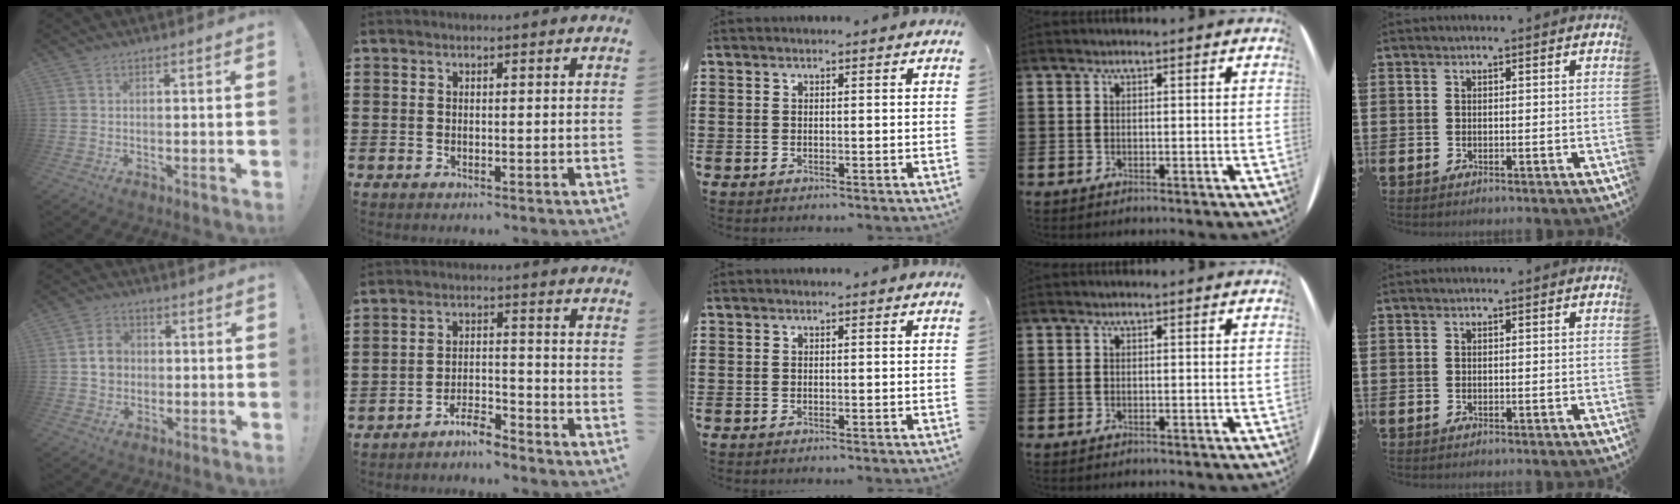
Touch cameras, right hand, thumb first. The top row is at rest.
{"thumb": {"total": 7.1, "force": [0.5, 6.4, 3.1], "torque": [-0.035, 0.009, 0.012]}, "index": {"total": 4.4, "force": [-4.2, 0.6, 1.2], "torque": [-0.031, 0.008, -0.086]}}